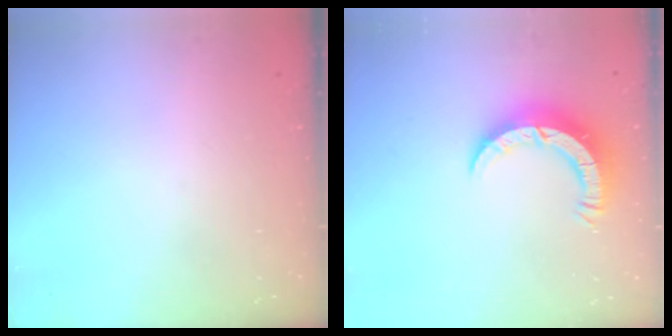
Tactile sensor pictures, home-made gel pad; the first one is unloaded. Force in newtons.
{"total": 8.0, "press": 7.9, "slide": 0.7}